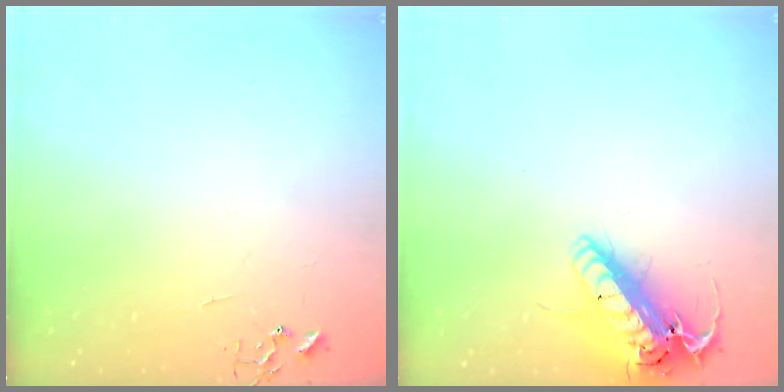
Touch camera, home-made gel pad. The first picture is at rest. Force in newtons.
{"total": 18.3, "press": 18.0, "slide": 3.3}